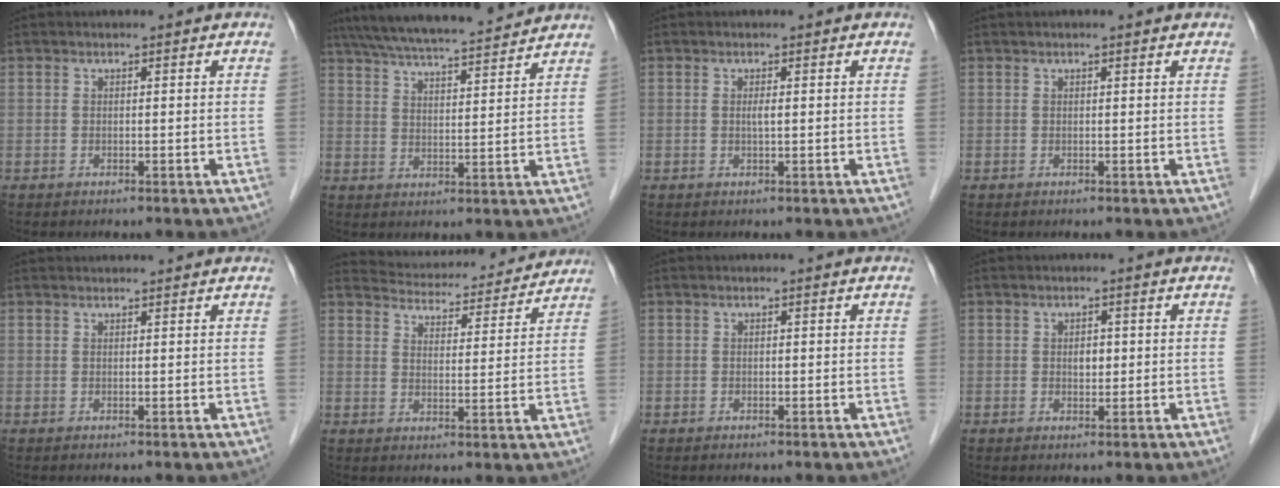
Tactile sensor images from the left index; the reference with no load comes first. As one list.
[{"total": 16.1, "force": [14.6, 1.2, 6.6], "torque": [-0.118, 0.029, 0.224]}, {"total": 0.9, "force": [0.1, 0.0, 0.9], "torque": [-0.021, 0.000, 0.001]}, {"total": 1.6, "force": [1.3, 0.1, 0.9], "torque": [-0.013, 0.020, 0.019]}, {"total": 4.3, "force": [4.2, 0.2, 1.0], "torque": [-0.010, 0.029, 0.052]}, {"total": 14.9, "force": [14.4, 2.9, 2.5], "torque": [-0.026, 0.009, 0.182]}, {"total": 0.0}, {"total": 1.8, "force": [0.3, 1.1, 1.4], "torque": [-0.022, 0.000, 0.005]}]